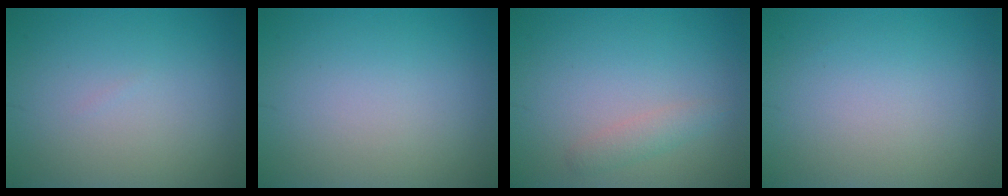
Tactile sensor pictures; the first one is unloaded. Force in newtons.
{"total": 0.0}
{"total": 1.5, "press": 1.5, "slide": 0.0}
{"total": 0.0}